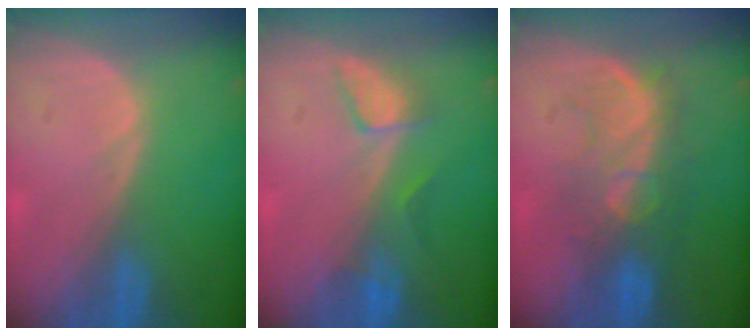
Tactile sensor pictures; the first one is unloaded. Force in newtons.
{"total": 3.2, "press": 3.1, "slide": 0.3}
{"total": 8.0, "press": 7.8, "slide": 1.4}